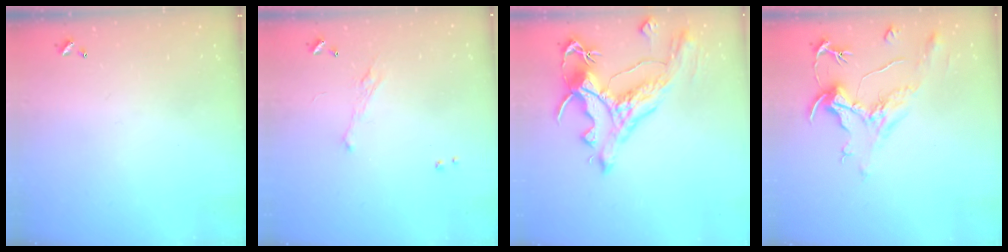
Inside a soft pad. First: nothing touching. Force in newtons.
{"total": 2.3, "press": 2.1, "slide": 0.8}
{"total": 5.1, "press": 4.8, "slide": 1.7}
{"total": 2.0, "press": 1.5, "slide": 1.3}